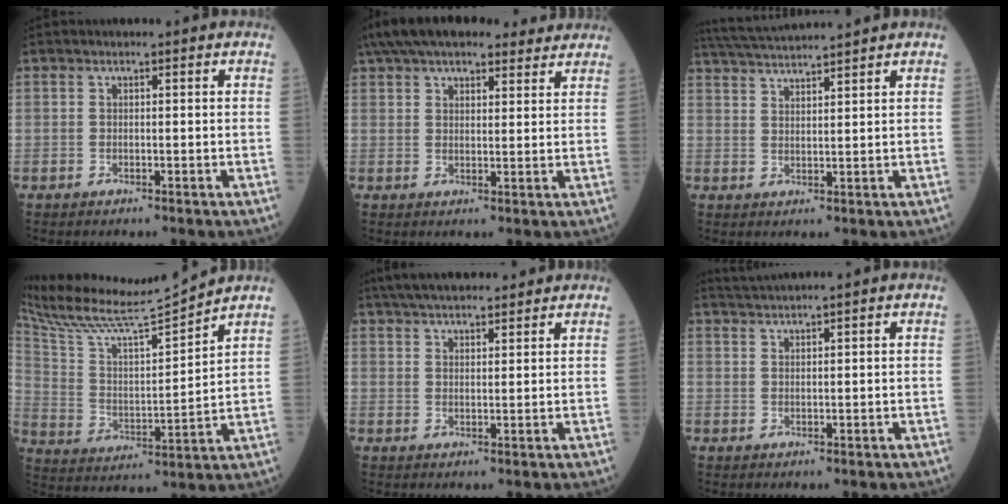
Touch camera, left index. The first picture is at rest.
{"total": 16.7, "force": [13.9, 5.3, 7.5], "torque": [-0.133, 0.059, 0.203]}
{"total": 8.9, "force": [8.3, -1.4, 3.0], "torque": [-0.061, 0.024, 0.138]}
{"total": 17.4, "force": [16.0, -1.2, 6.7], "torque": [-0.139, -0.019, 0.282]}
{"total": 10.9, "force": [9.5, 2.2, 4.8], "torque": [-0.074, 0.034, 0.146]}
{"total": 2.6, "force": [2.3, -1.2, 0.5], "torque": [-0.014, 0.008, 0.053]}